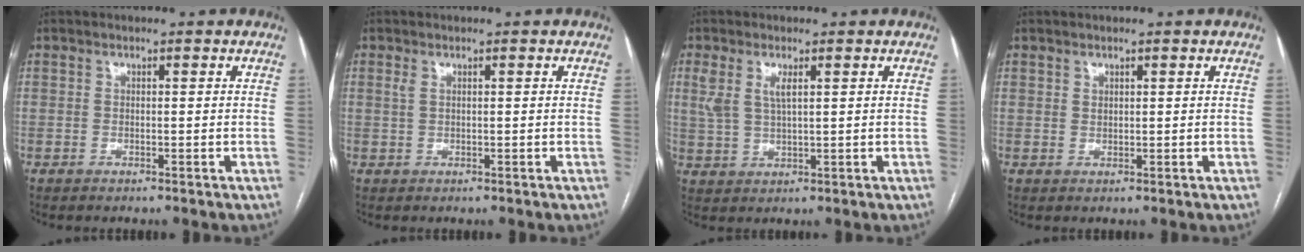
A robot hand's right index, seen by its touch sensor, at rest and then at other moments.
{"total": 0.8, "force": [0.4, 0.3, 0.7], "torque": [-0.021, 0.008, 0.011]}
{"total": 4.4, "force": [1.8, 1.5, 3.7], "torque": [-0.086, 0.011, 0.044]}
{"total": 0.7, "force": [0.5, 0.4, 0.2], "torque": [0.001, -0.004, 0.008]}